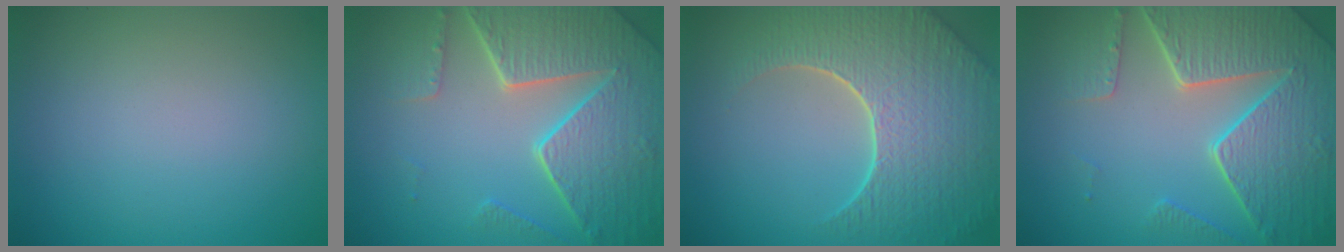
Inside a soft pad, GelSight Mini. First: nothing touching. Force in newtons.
{"total": 8.2, "press": 5.9, "slide": 5.7}
{"total": 9.1, "press": 6.5, "slide": 6.4}
{"total": 8.2, "press": 6.1, "slide": 5.5}